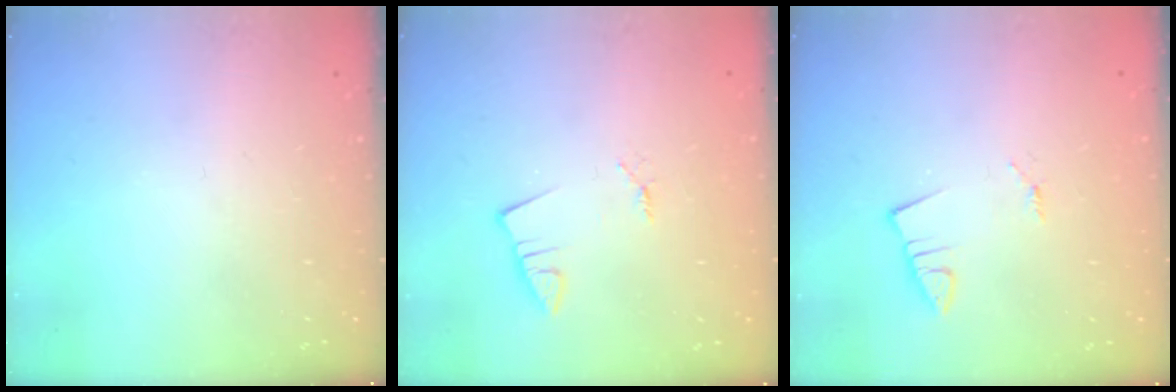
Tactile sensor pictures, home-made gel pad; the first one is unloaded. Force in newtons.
{"total": 1.4, "press": 1.4, "slide": 0.1}
{"total": 1.2, "press": 1.2, "slide": 0.1}